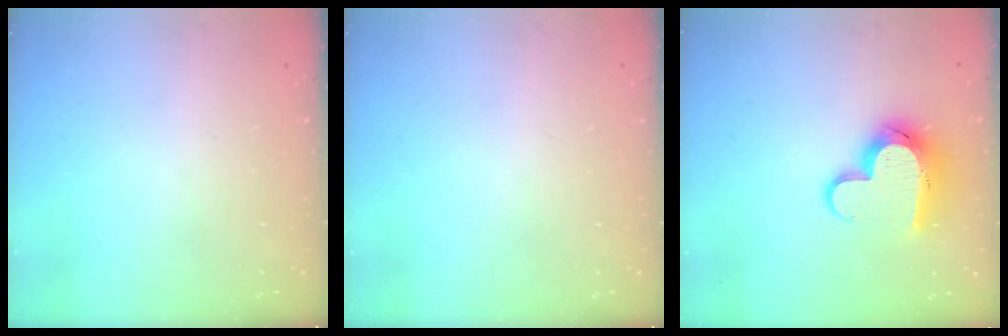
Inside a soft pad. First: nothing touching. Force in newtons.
{"total": 0.0}
{"total": 13.1, "press": 13.0, "slide": 1.3}